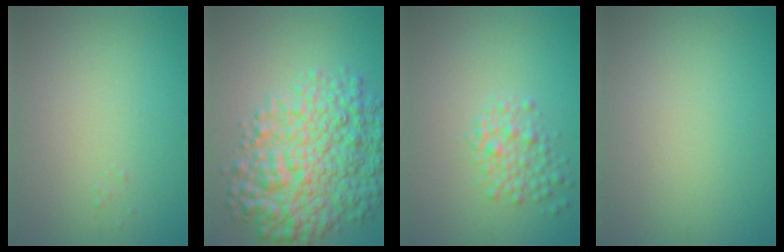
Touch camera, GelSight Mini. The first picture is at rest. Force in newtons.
{"total": 9.3, "press": 9.3, "slide": 0.2}
{"total": 2.4, "press": 2.4, "slide": 0.1}
{"total": 0.0}